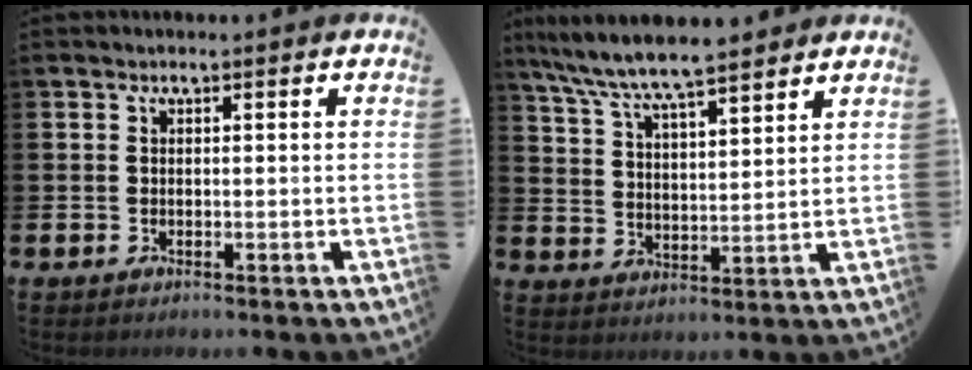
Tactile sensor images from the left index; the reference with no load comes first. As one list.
[{"total": 7.7, "force": [7.3, 0.6, 2.4], "torque": [-0.076, -0.035, 0.131]}]